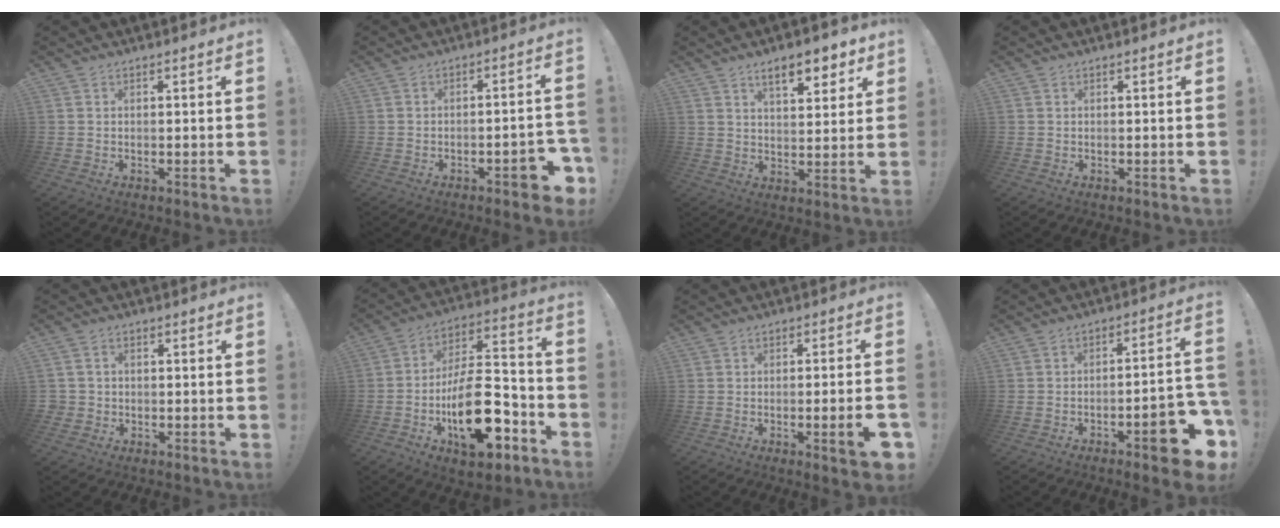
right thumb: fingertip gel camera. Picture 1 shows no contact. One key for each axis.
{"total": 6.6, "fx": -3.8, "fy": 1.9, "fz": 5.0, "tx": -0.067, "ty": 0.022, "tz": -0.059}
{"total": 9.0, "fx": 5.6, "fy": 3.2, "fz": 6.3, "tx": -0.088, "ty": -0.023, "tz": 0.096}
{"total": 0.0}
{"total": 2.5, "fx": -0.2, "fy": 2.3, "fz": 0.9, "tx": -0.010, "ty": 0.002, "tz": -0.005}
{"total": 24.0, "fx": -8.4, "fy": 11.3, "fz": 19.4, "tx": -0.331, "ty": 0.056, "tz": -0.125}
{"total": 7.4, "fx": -2.5, "fy": 0.6, "fz": 7.0, "tx": -0.101, "ty": 0.003, "tz": -0.036}
{"total": 12.2, "fx": -6.9, "fy": 2.9, "fz": 9.6, "tx": -0.114, "ty": 0.039, "tz": -0.105}